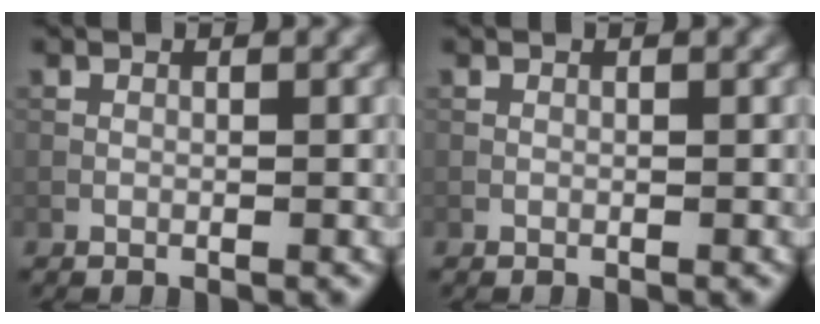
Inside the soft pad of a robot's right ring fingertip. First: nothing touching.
{"total": 0.0}